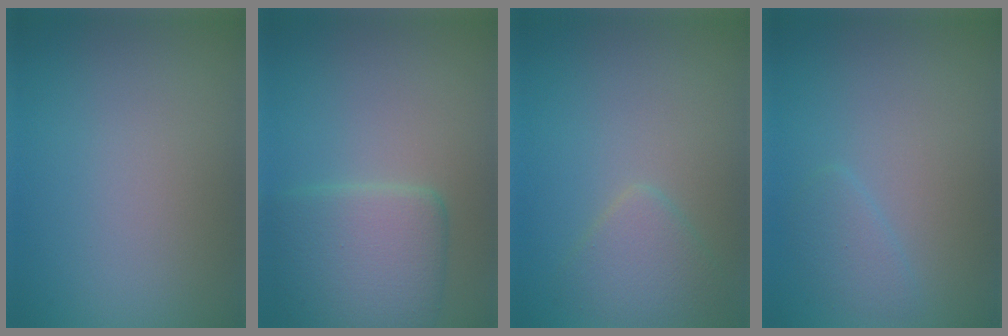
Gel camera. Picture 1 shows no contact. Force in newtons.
{"total": 4.6, "press": 4.6, "slide": 0.4}
{"total": 2.3, "press": 2.2, "slide": 0.2}
{"total": 1.4, "press": 1.4, "slide": 0.1}